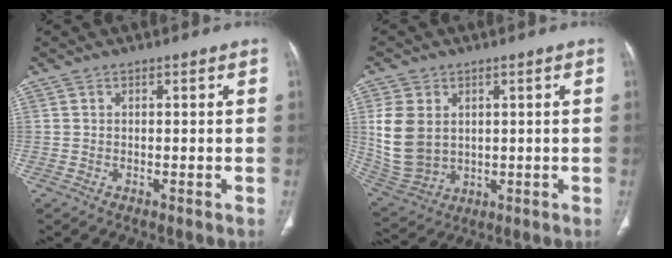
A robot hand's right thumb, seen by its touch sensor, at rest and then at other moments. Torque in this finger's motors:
{"motor_torque": [-0.10, 0.11, 0.00, 0.02, 0.20]}